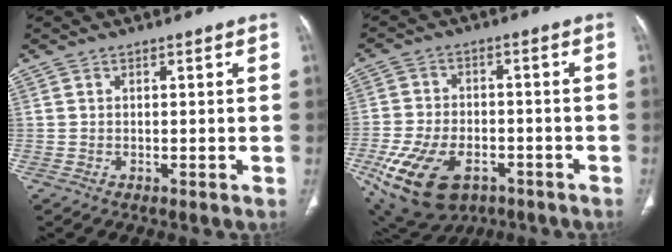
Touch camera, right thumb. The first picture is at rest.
{"total": 17.4, "force": [-7.5, 10.6, 11.6], "torque": [-0.234, 0.013, -0.112]}